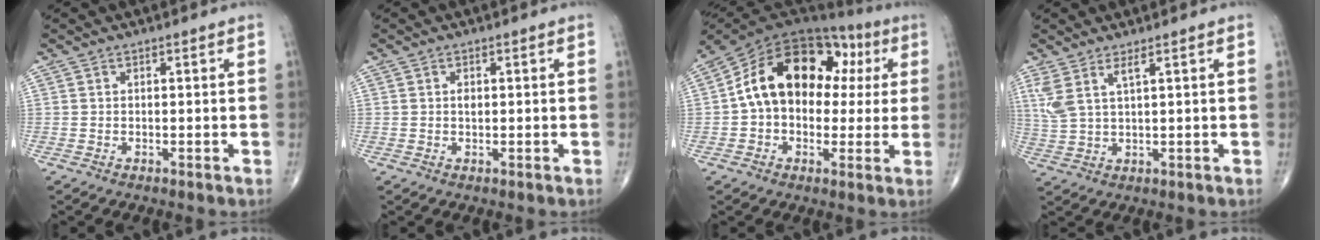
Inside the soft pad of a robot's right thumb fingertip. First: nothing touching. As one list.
[{"total": 1.1, "force": [0.2, 0.6, 0.8], "torque": [-0.013, 0.000, 0.003]}, {"total": 19.5, "force": [3.1, 13.4, 13.9], "torque": [-0.198, 0.046, 0.040]}, {"total": 5.2, "force": [2.8, 1.3, 4.3], "torque": [-0.112, -0.012, 0.067]}]